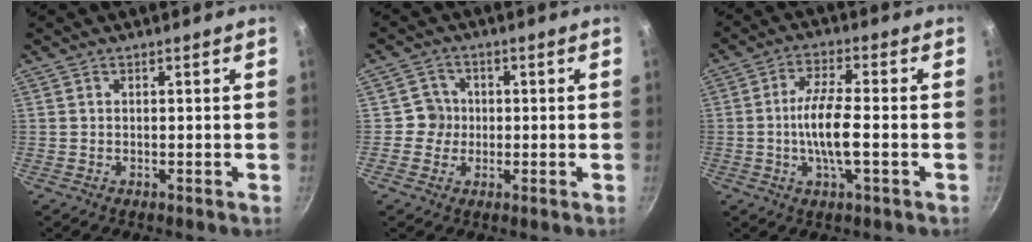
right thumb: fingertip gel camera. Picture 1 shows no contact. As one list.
[{"total": 4.2, "force": [-0.3, 4.1, 0.5], "torque": [0.022, 0.011, -0.012]}, {"total": 9.0, "force": [-1.3, 2.8, 8.5], "torque": [-0.170, 0.008, -0.029]}]